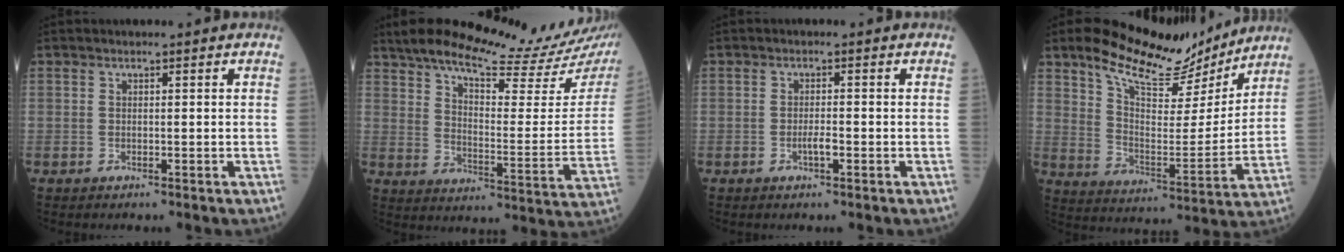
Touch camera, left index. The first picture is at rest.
{"total": 22.7, "force": [19.4, 2.5, 11.5], "torque": [-0.184, -0.044, 0.261]}
{"total": 1.7, "force": [-0.7, 0.3, 1.5], "torque": [-0.027, 0.001, -0.013]}
{"total": 16.2, "force": [13.7, 4.3, 7.5], "torque": [-0.130, -0.009, 0.223]}